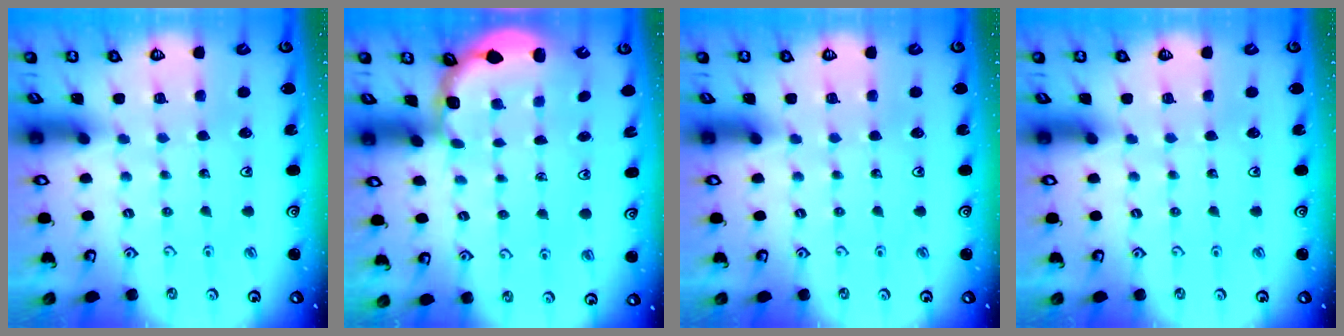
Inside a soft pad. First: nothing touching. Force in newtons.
{"total": 2.9, "press": 2.0, "slide": 2.1}
{"total": 0.0}
{"total": 0.0}